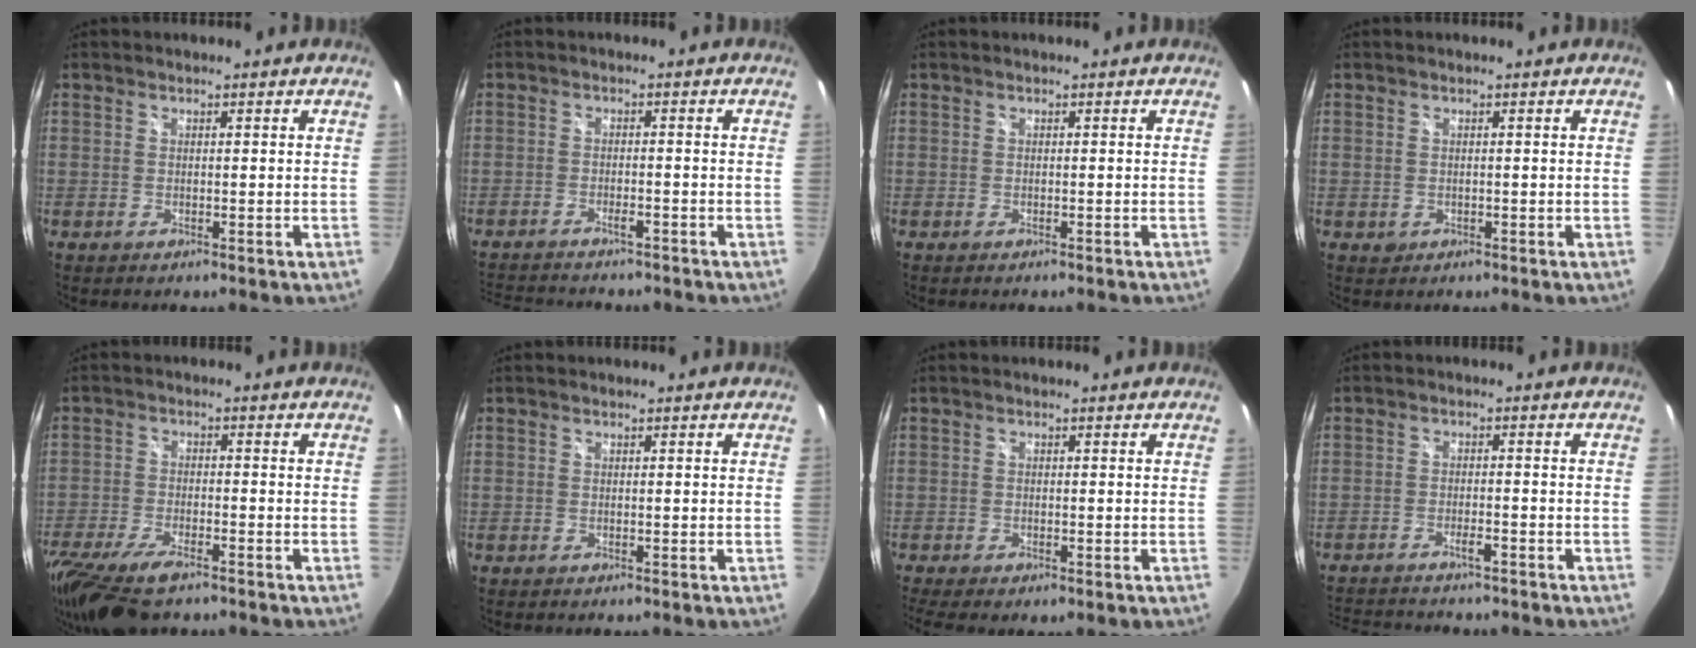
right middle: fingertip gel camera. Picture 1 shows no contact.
{"total": 9.4, "force": [-8.4, 1.8, 3.8], "torque": [-0.090, -0.014, -0.128]}
{"total": 0.7, "force": [-0.3, -0.6, 0.2], "torque": [0.000, -0.007, -0.005]}
{"total": 0.9, "force": [-0.1, 0.8, 0.2], "torque": [-0.001, -0.002, -0.002]}
{"total": 14.4, "force": [-10.5, 5.1, 8.5], "torque": [-0.198, -0.051, -0.187]}
{"total": 0.8, "force": [0.4, -0.7, -0.1], "torque": [0.004, -0.002, 0.005]}
{"total": 4.0, "force": [-2.5, 0.8, 3.0], "torque": [-0.063, -0.024, -0.041]}
{"total": 9.3, "force": [-8.3, 1.6, 3.8], "torque": [-0.090, -0.011, -0.127]}